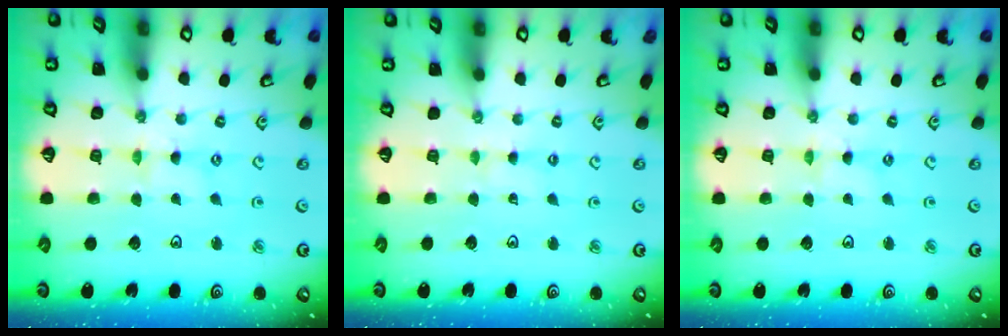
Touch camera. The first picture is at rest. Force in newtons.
{"total": 1.7, "press": 1.6, "slide": 0.4}
{"total": 0.0}